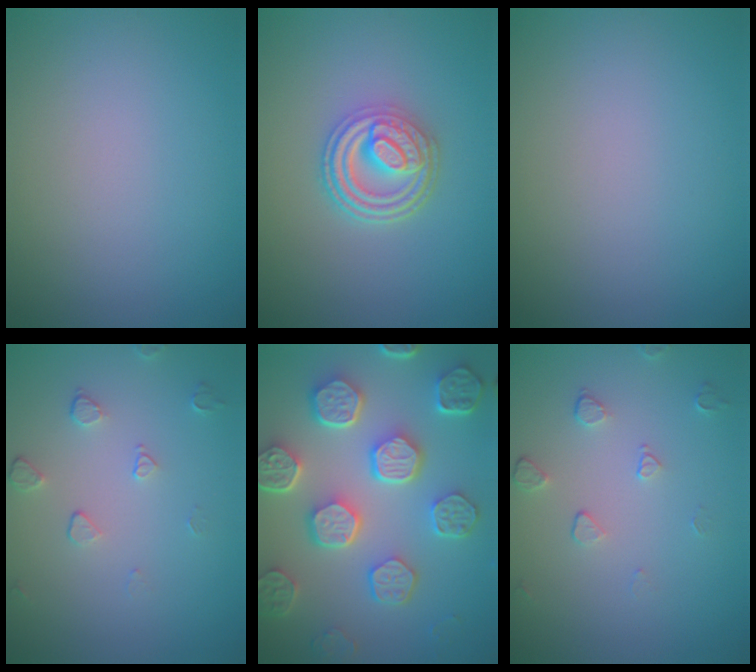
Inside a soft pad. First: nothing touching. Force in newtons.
{"total": 4.7, "press": 3.7, "slide": 2.9}
{"total": 0.0}
{"total": 1.5, "press": 0.9, "slide": 1.1}
{"total": 8.1, "press": 6.2, "slide": 5.3}
{"total": 1.5, "press": 0.9, "slide": 1.1}